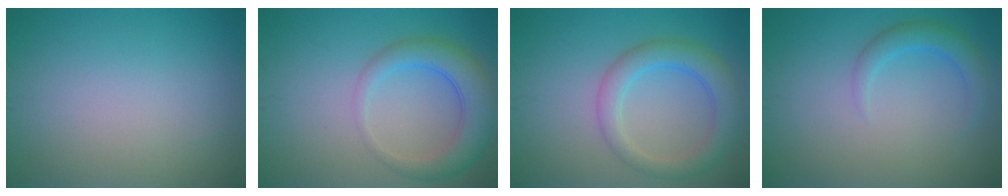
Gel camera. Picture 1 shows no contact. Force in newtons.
{"total": 4.9, "press": 4.9, "slide": 0.2}
{"total": 4.2, "press": 4.2, "slide": 0.1}
{"total": 2.4, "press": 2.4, "slide": 0.1}